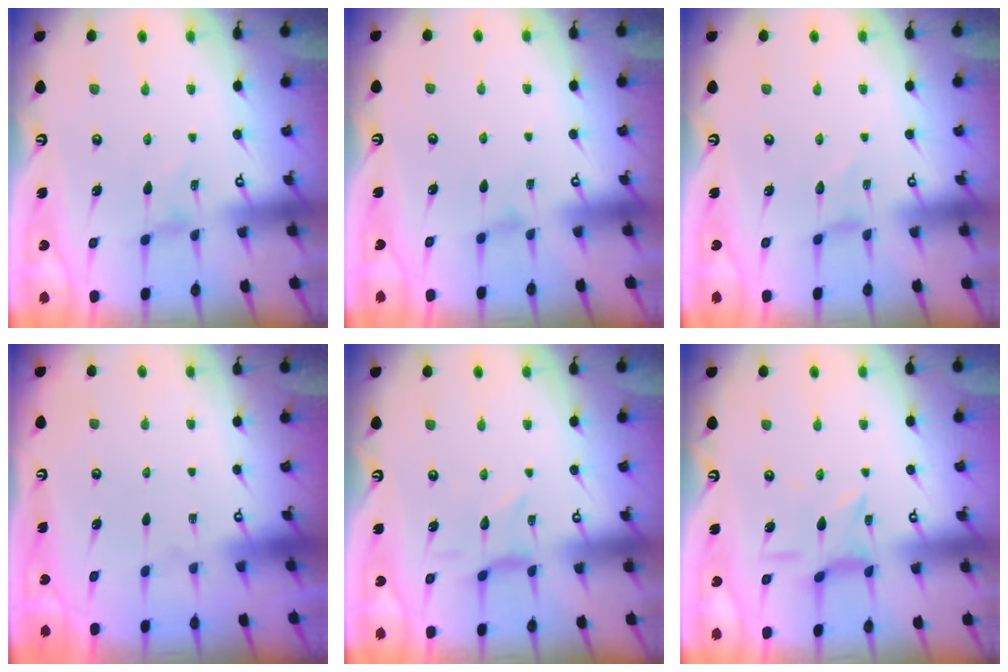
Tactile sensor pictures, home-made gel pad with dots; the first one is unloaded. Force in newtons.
{"total": 1.1, "press": 1.1, "slide": 0.4}
{"total": 0.0}
{"total": 0.0}
{"total": 1.2, "press": 1.2, "slide": 0.1}
{"total": 5.1, "press": 5.1, "slide": 0.4}